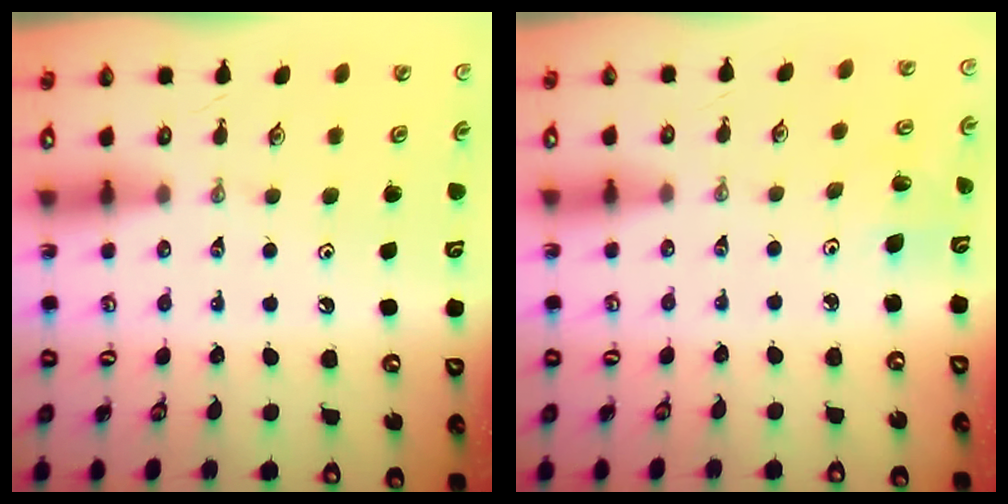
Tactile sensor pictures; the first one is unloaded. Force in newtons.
{"total": 2.5, "press": 2.5, "slide": 0.1}